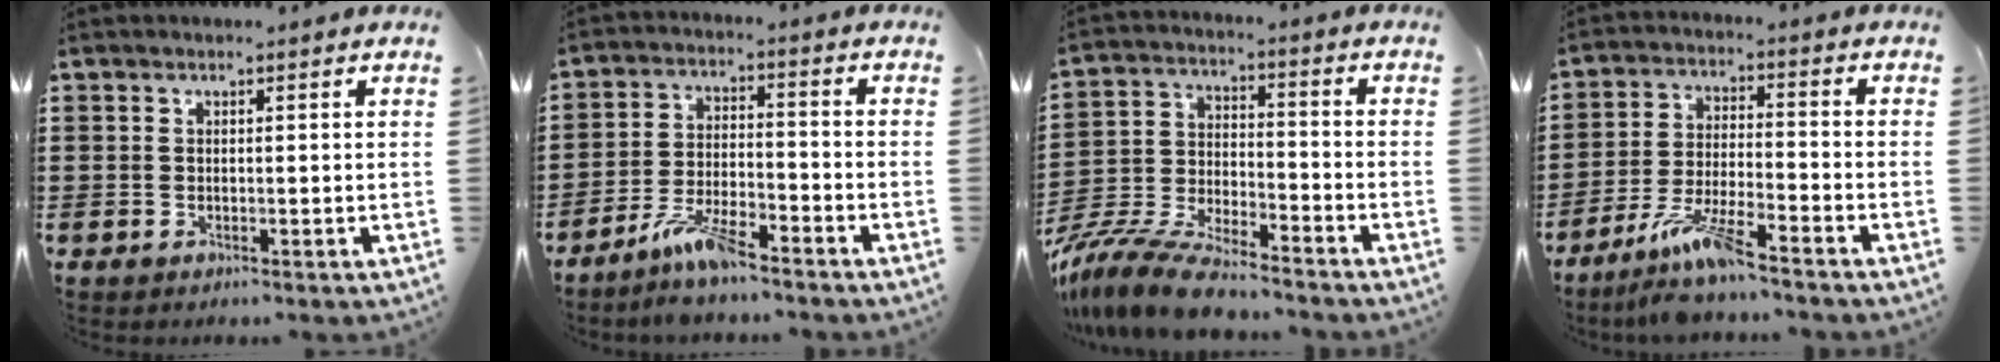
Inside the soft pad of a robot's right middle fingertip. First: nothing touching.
{"total": 6.8, "force": [-5.4, 1.2, 3.9], "torque": [-0.089, -0.003, -0.104]}
{"total": 9.7, "force": [-9.0, 1.1, 3.4], "torque": [-0.078, 0.007, -0.182]}
{"total": 8.0, "force": [-6.4, 0.4, 4.8], "torque": [-0.107, -0.015, -0.124]}